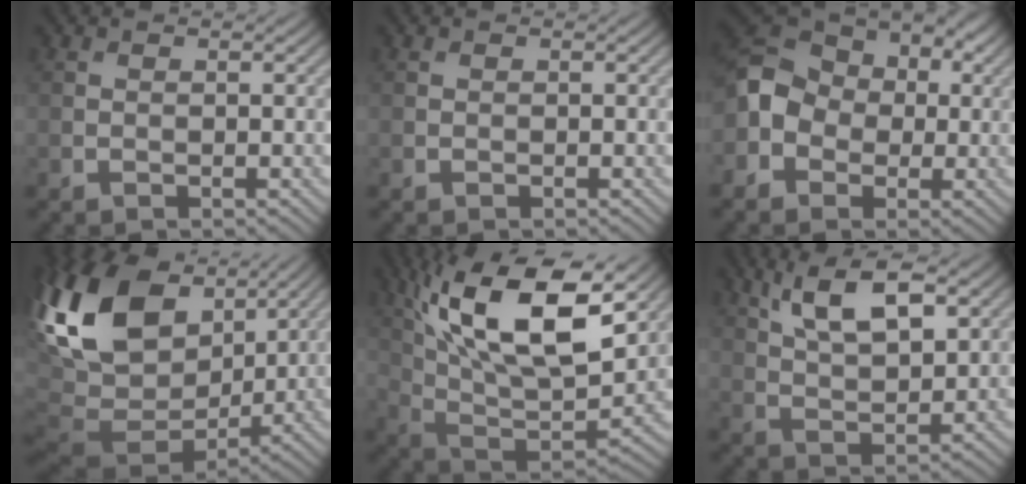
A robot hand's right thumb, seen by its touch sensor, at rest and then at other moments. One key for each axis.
{"total": 0.0}
{"total": 7.6, "fx": -0.7, "fy": 6.2, "fz": 4.3, "tx": -0.097, "ty": 0.007, "tz": -0.034}
{"total": 19.1, "fx": 4.6, "fy": 12.4, "fz": 13.7, "tx": -0.307, "ty": -0.002, "tz": 0.103}
{"total": 17.7, "fx": 7.9, "fy": 7.0, "fz": 14.3, "tx": -0.293, "ty": 0.008, "tz": 0.147}
{"total": 9.0, "fx": 4.6, "fy": 3.4, "fz": 6.9, "tx": -0.139, "ty": 0.009, "tz": 0.090}